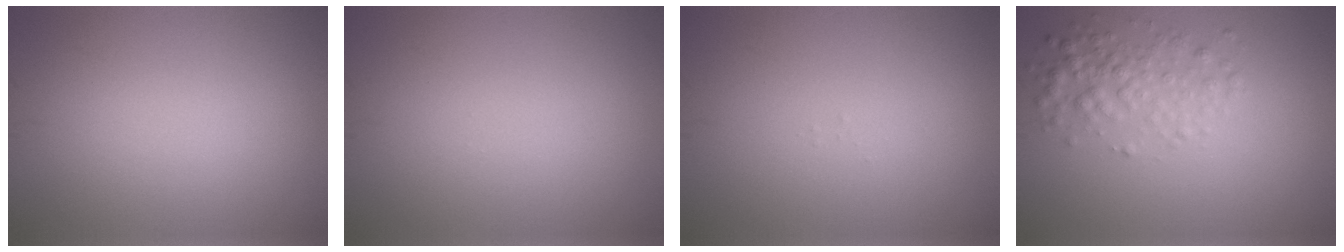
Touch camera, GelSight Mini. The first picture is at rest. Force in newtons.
{"total": 0.0}
{"total": 0.0}
{"total": 2.8, "press": 2.8, "slide": 0.1}